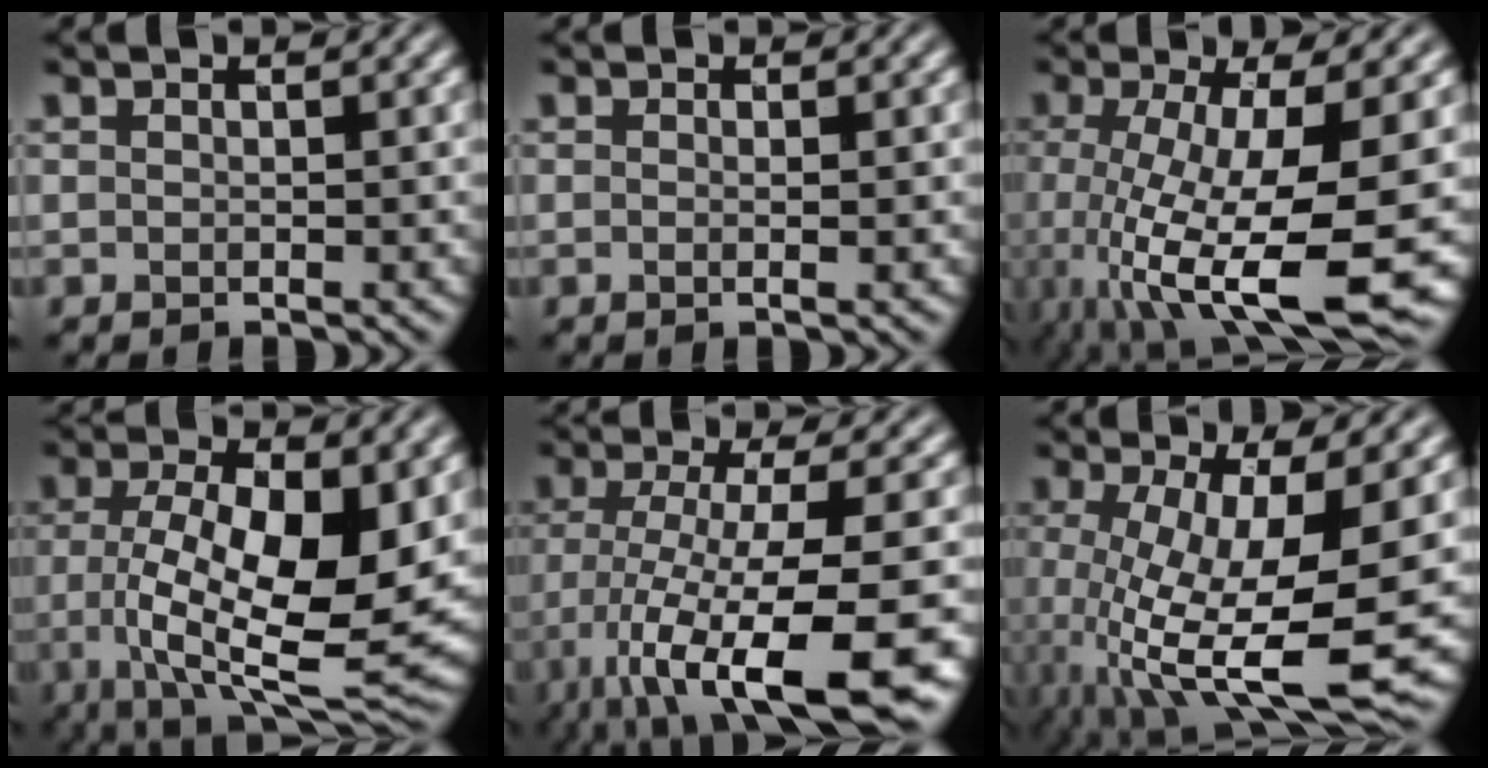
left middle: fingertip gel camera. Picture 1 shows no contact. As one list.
[{"total": 0.6, "force": [-0.2, 0.0, 0.5], "torque": [-0.013, 0.000, -0.001]}, {"total": 12.8, "force": [-4.2, 3.8, 11.5], "torque": [-0.219, -0.033, -0.054]}, {"total": 12.0, "force": [-1.1, 4.2, 11.2], "torque": [-0.193, -0.018, -0.006]}, {"total": 12.7, "force": [-5.9, 2.9, 10.8], "torque": [-0.186, -0.027, -0.086]}, {"total": 11.7, "force": [-3.2, 3.6, 10.7], "torque": [-0.207, -0.029, -0.040]}]